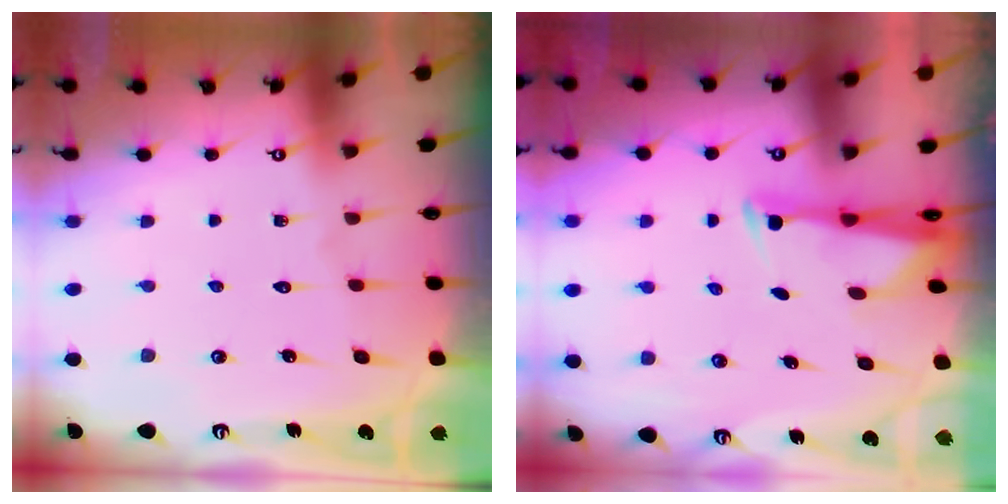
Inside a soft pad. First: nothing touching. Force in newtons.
{"total": 2.9, "press": 2.8, "slide": 0.8}